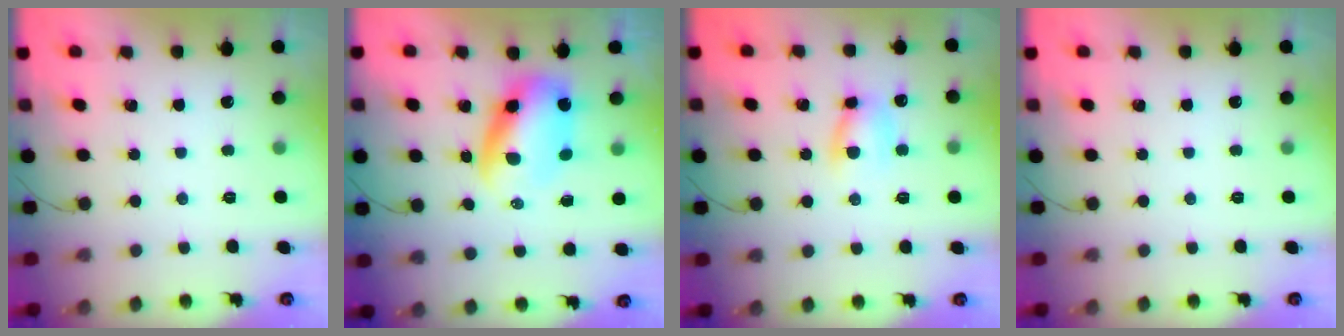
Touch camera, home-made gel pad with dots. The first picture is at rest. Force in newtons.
{"total": 7.2, "press": 7.1, "slide": 1.3}
{"total": 7.6, "press": 7.6, "slide": 0.4}
{"total": 0.0}